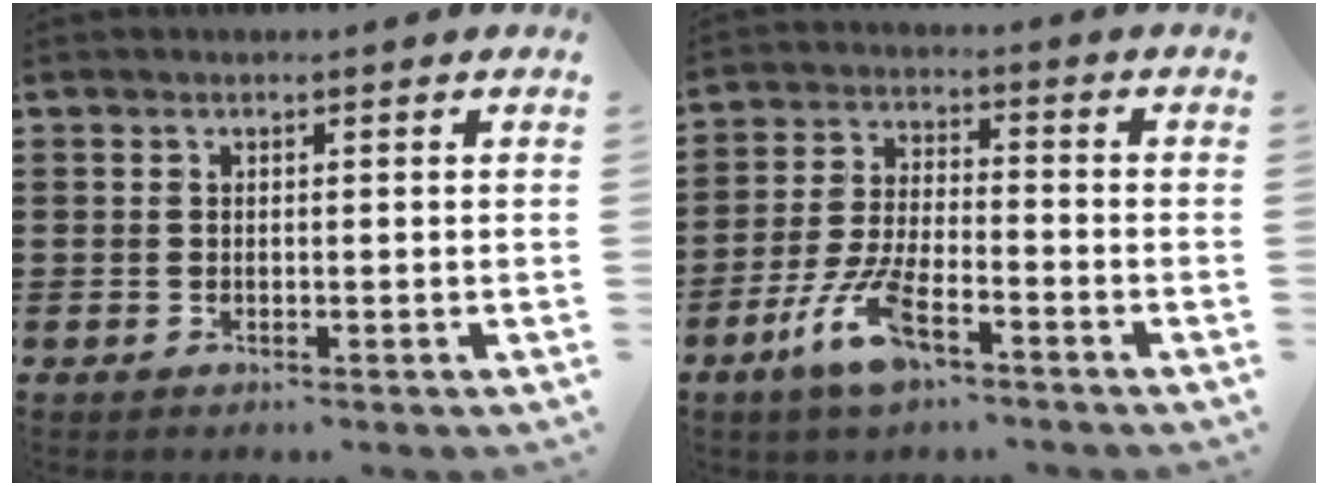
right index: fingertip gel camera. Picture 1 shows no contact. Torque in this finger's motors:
{"motor_torque": [0.20, 0.92, 0.03, 0.17]}